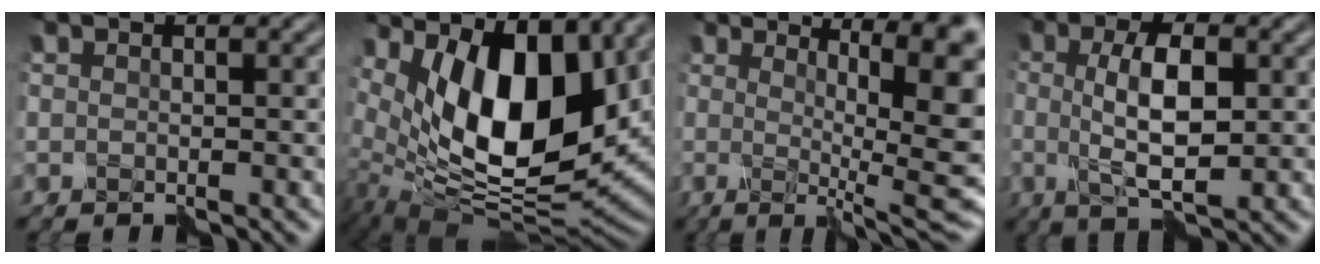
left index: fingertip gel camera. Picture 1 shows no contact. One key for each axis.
{"total": 11.8, "fx": 3.4, "fy": 6.0, "fz": 9.5, "tx": -0.157, "ty": -0.022, "tz": 0.062}
{"total": 12.3, "fx": 2.7, "fy": 2.8, "fz": 11.7, "tx": -0.107, "ty": 0.015, "tz": 0.040}
{"total": 5.7, "fx": 0.4, "fy": 1.9, "fz": 5.3, "tx": -0.099, "ty": 0.000, "tz": 0.007}